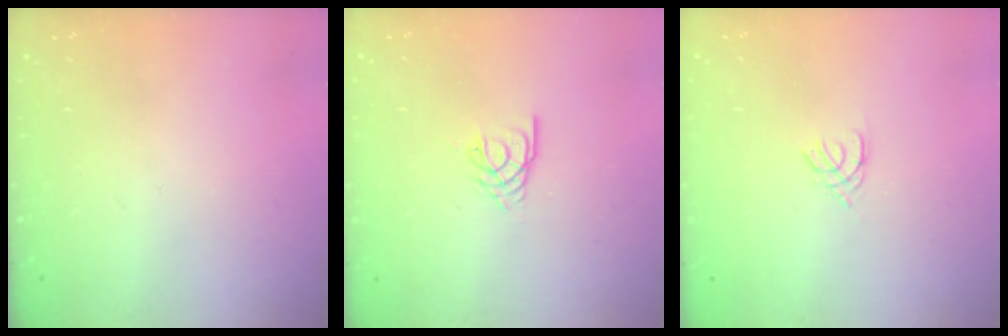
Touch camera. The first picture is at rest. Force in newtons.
{"total": 2.9, "press": 2.8, "slide": 0.4}
{"total": 1.4, "press": 1.4, "slide": 0.3}